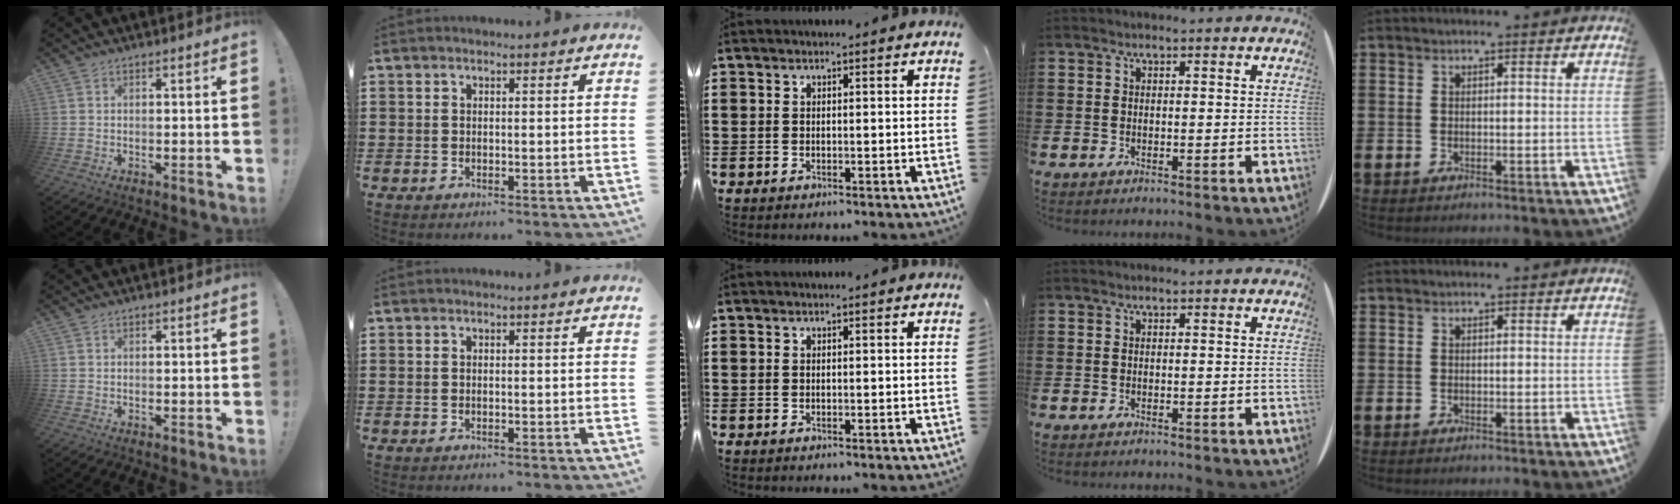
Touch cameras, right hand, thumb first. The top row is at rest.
{}